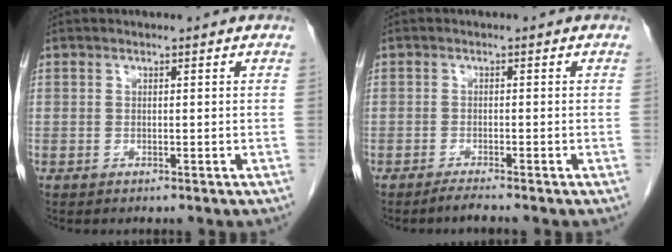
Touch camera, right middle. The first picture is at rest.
{"total": 1.7, "force": [-1.5, -0.5, 0.6], "torque": [-0.018, -0.003, -0.030]}